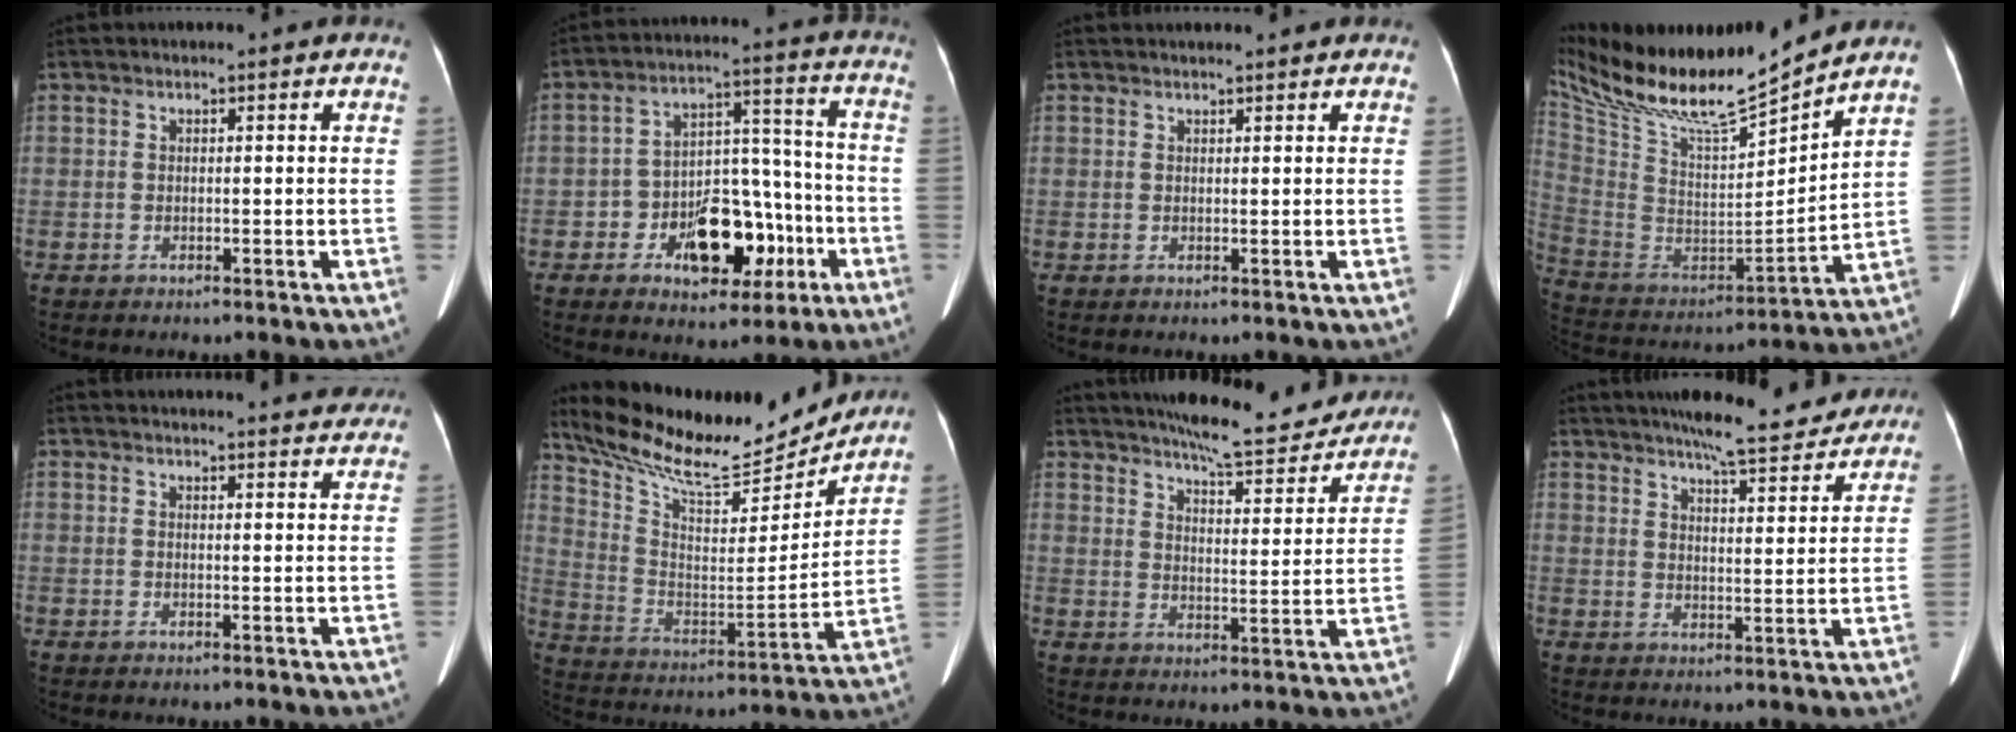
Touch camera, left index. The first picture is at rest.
{"total": 13.2, "force": [-5.2, 7.4, 9.5], "torque": [-0.153, 0.035, -0.070]}
{"total": 2.2, "force": [2.0, 0.2, 0.7], "torque": [-0.010, 0.017, 0.027]}
{"total": 19.8, "force": [17.1, 1.1, 10.0], "torque": [-0.200, -0.013, 0.314]}
{"total": 11.1, "force": [10.7, 1.5, 2.8], "torque": [-0.015, -0.001, 0.105]}
{"total": 20.9, "force": [19.2, 3.9, 7.3], "torque": [-0.139, -0.019, 0.308]}
{"total": 15.4, "force": [14.0, 2.4, 5.8], "torque": [-0.078, -0.017, 0.183]}
{"total": 12.8, "force": [11.5, 1.6, 5.5], "torque": [-0.075, 0.000, 0.151]}